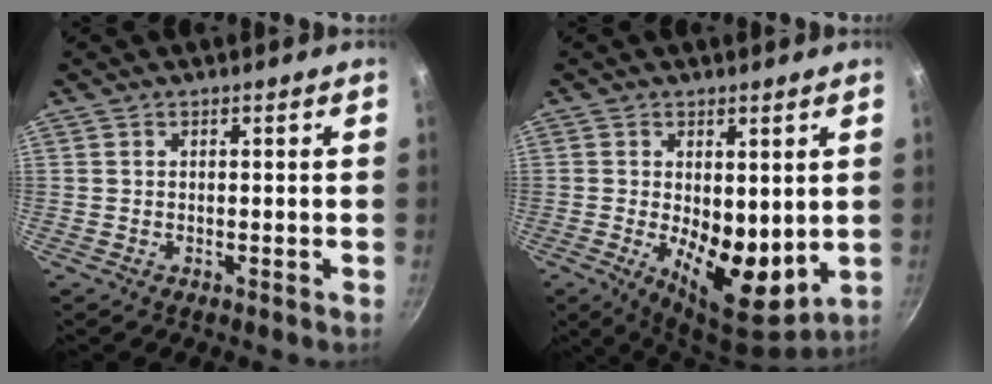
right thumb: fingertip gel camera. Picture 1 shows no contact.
{"total": 12.4, "force": [-0.3, 6.2, 10.8], "torque": [-0.140, -0.031, 0.005]}